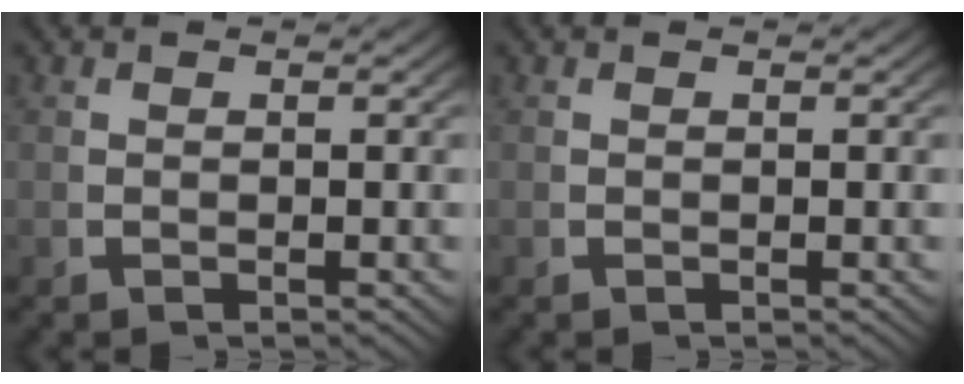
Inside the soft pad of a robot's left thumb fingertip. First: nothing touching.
{"total": 0.0}